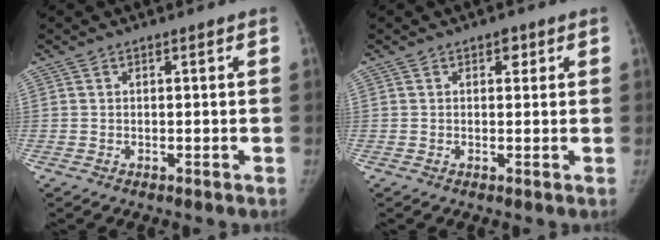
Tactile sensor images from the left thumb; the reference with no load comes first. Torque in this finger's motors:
{"motor_torque": [0.18, -0.16, 0.50, -0.09, 0.03]}